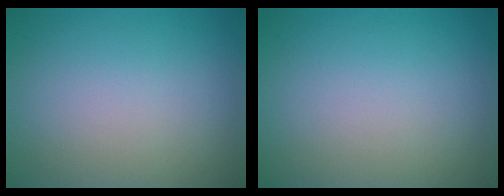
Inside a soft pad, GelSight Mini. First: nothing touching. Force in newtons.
{"total": 0.0}